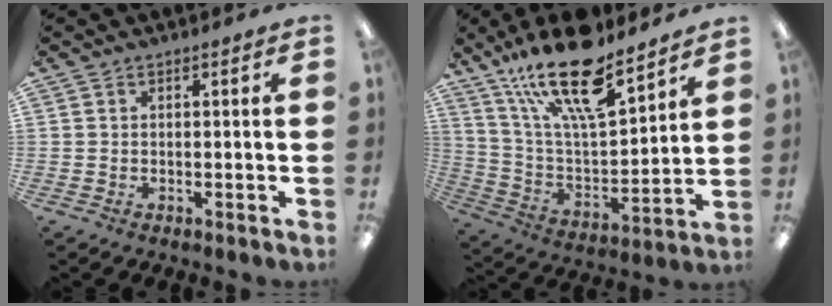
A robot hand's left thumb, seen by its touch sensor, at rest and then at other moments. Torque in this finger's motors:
{"motor_torque": [0.71, 0.34, 1.49, -1.27, 0.34]}